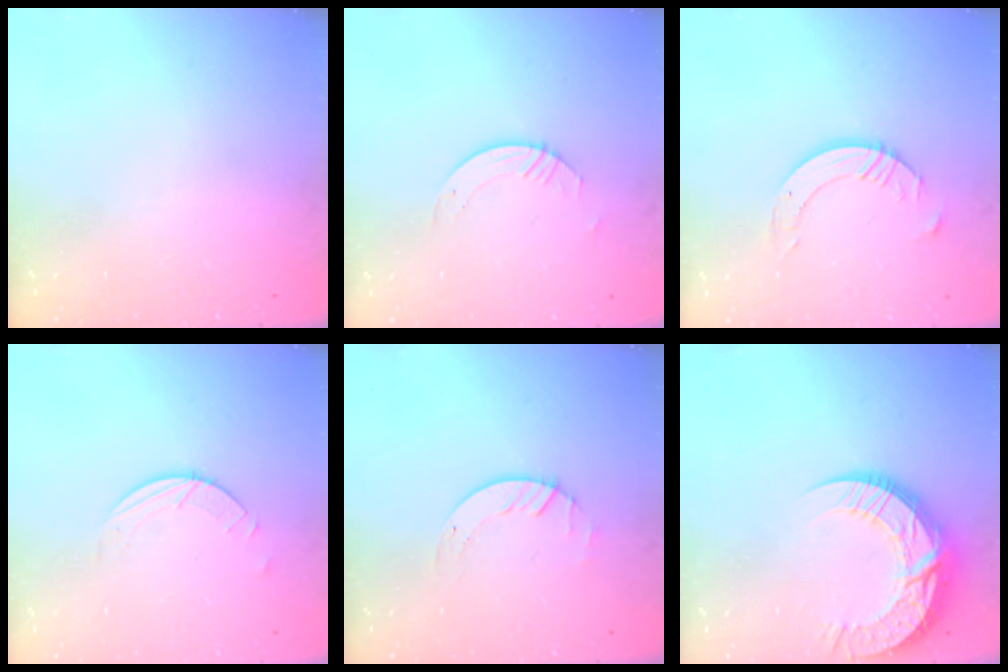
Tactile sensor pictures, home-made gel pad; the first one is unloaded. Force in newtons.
{"total": 2.8, "press": 2.8, "slide": 0.2}
{"total": 8.0, "press": 7.9, "slide": 0.7}
{"total": 1.5, "press": 1.5, "slide": 0.1}
{"total": 2.0, "press": 2.0, "slide": 0.2}
{"total": 16.6, "press": 16.5, "slide": 1.4}